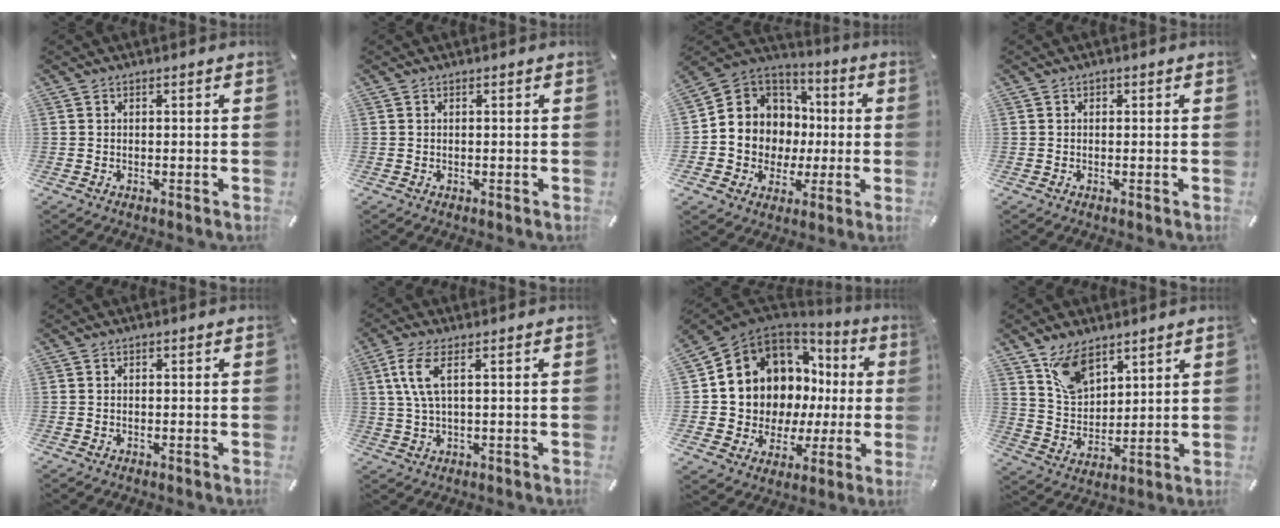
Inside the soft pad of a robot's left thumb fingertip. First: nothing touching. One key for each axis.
{"total": 0.0}
{"total": 10.1, "fx": 0.0, "fy": 10.1, "fz": 0.2, "tx": -0.015, "ty": -0.030, "tz": 0.014}
{"total": 0.5, "fx": 0.1, "fy": 0.5, "fz": 0.1, "tx": -0.001, "ty": 0.005, "tz": 0.000}
{"total": 0.0}
{"total": 6.3, "fx": 1.9, "fy": 1.7, "fz": 5.7, "tx": -0.129, "ty": -0.005, "tz": 0.030}
{"total": 10.7, "fx": 4.1, "fy": 9.4, "fz": 3.1, "tx": -0.068, "ty": -0.071, "tz": 0.091}
{"total": 9.8, "fx": 6.9, "fy": 5.8, "fz": 3.7, "tx": -0.080, "ty": -0.027, "tz": 0.134}